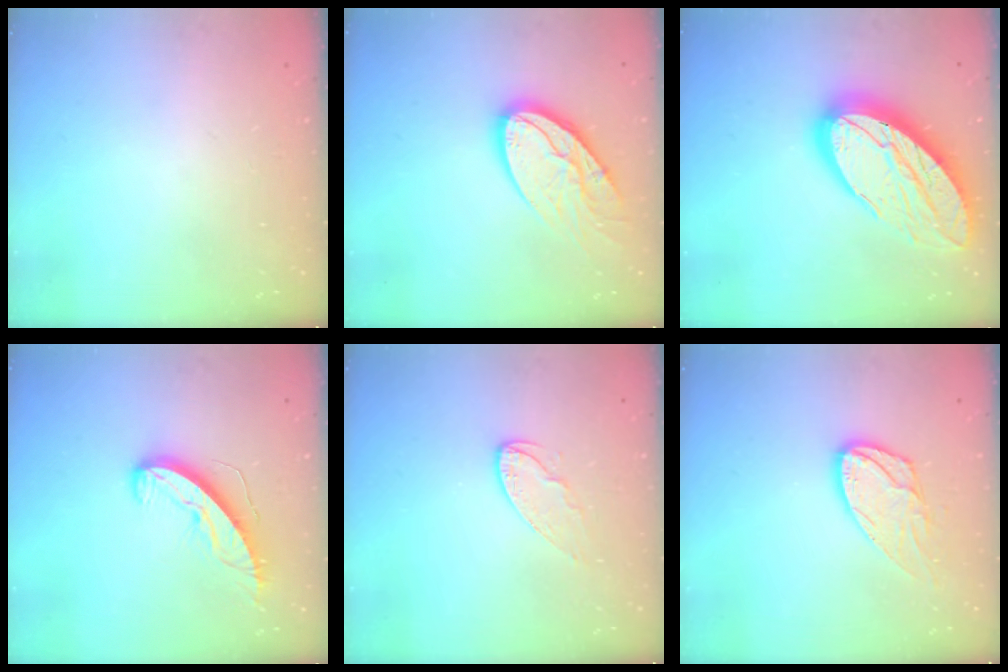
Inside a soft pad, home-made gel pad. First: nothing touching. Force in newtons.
{"total": 15.6, "press": 15.5, "slide": 1.7}
{"total": 26.8, "press": 26.7, "slide": 2.4}
{"total": 9.9, "press": 9.9, "slide": 0.3}
{"total": 7.6, "press": 7.6, "slide": 0.4}
{"total": 11.6, "press": 11.6, "slide": 0.9}